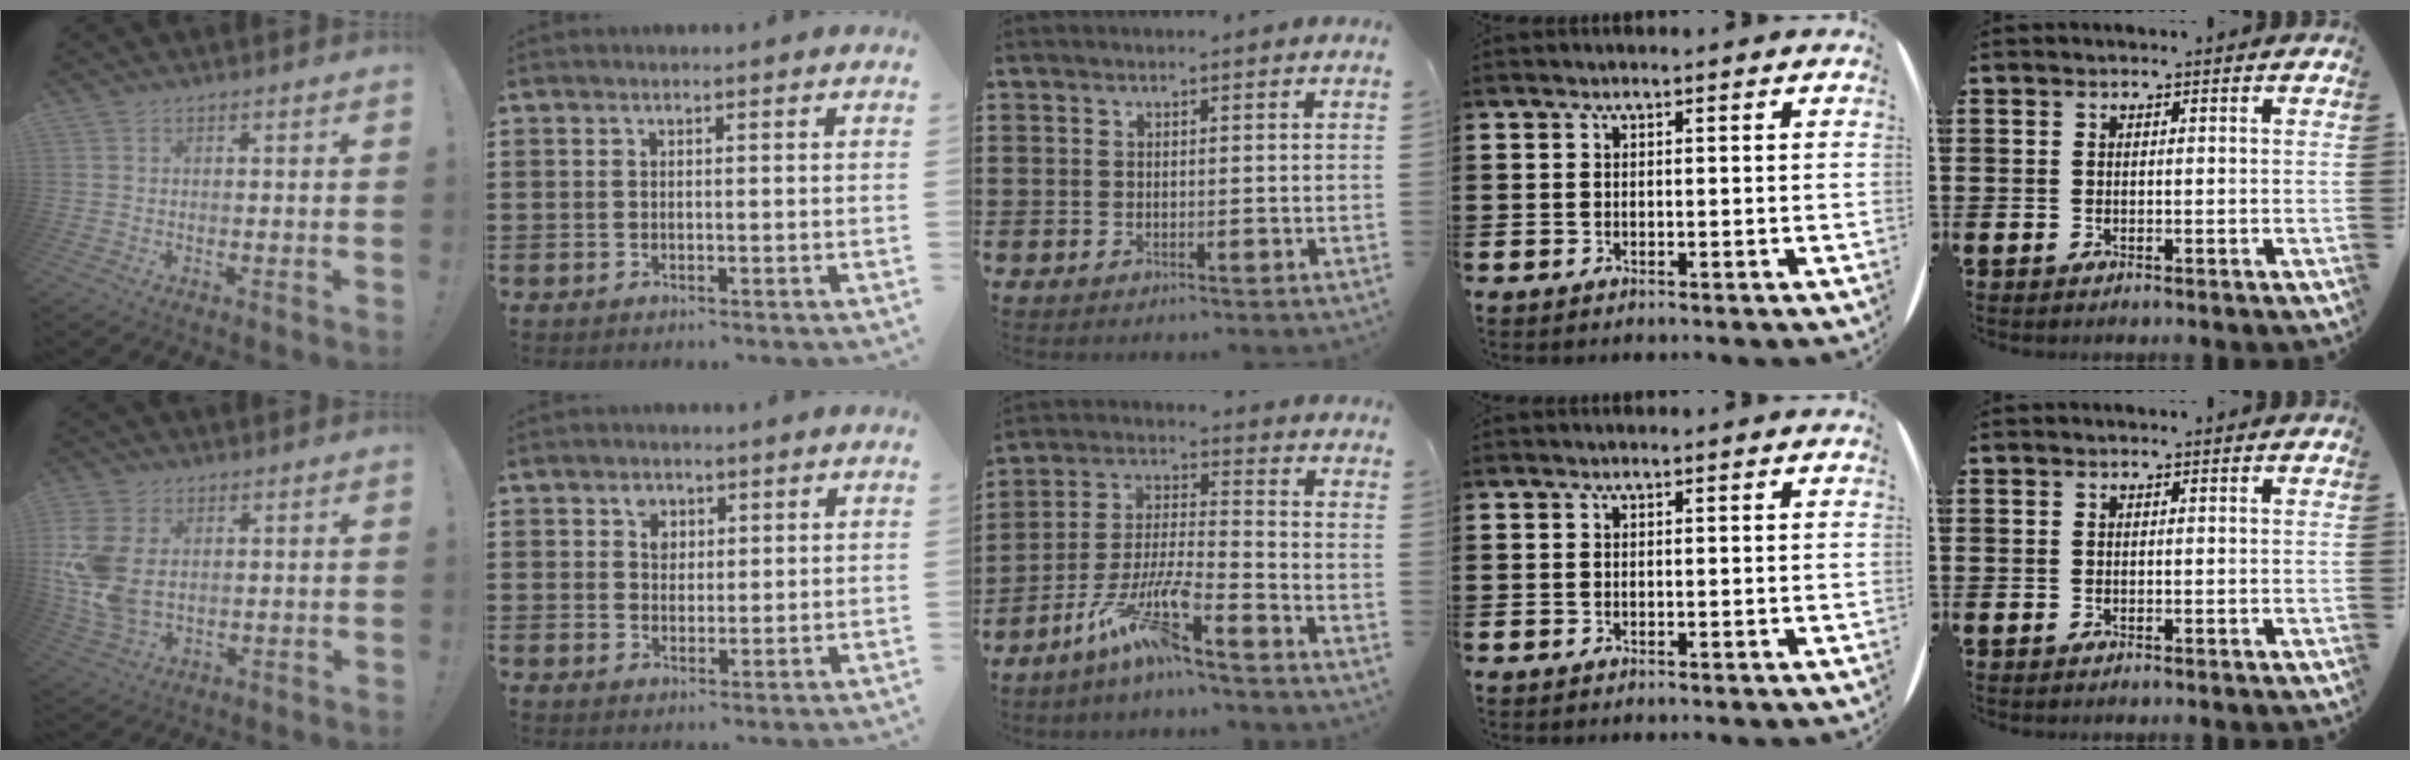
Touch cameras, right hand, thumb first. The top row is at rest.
{"thumb": {"total": 12.9, "force": [2.1, 8.7, 9.3], "torque": [-0.196, -0.011, 0.041]}, "index": {"total": 2.7, "force": [1.4, 2.1, 1.0], "torque": [-0.026, 0.008, 0.024]}, "middle": {"total": 10.2, "force": [-7.6, 0.7, 6.7], "torque": [-0.151, -0.008, -0.153]}}